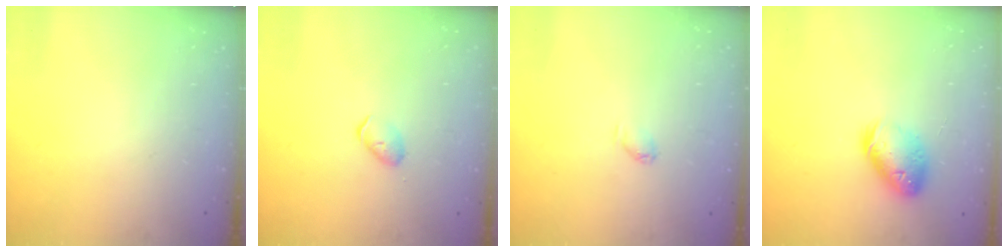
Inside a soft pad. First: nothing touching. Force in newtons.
{"total": 3.9, "press": 3.8, "slide": 0.7}
{"total": 3.9, "press": 3.8, "slide": 0.6}
{"total": 12.4, "press": 12.3, "slide": 1.6}